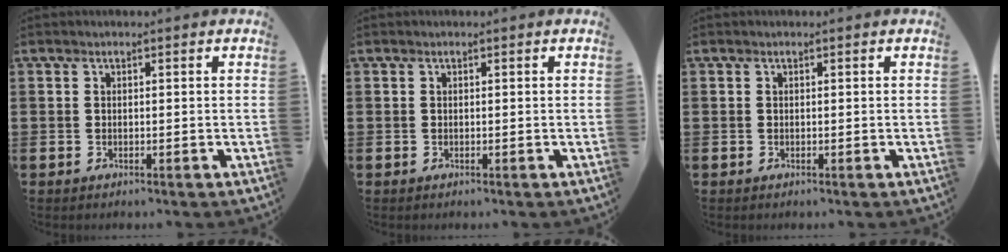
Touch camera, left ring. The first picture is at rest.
{"total": 0.0}
{"total": 0.0}